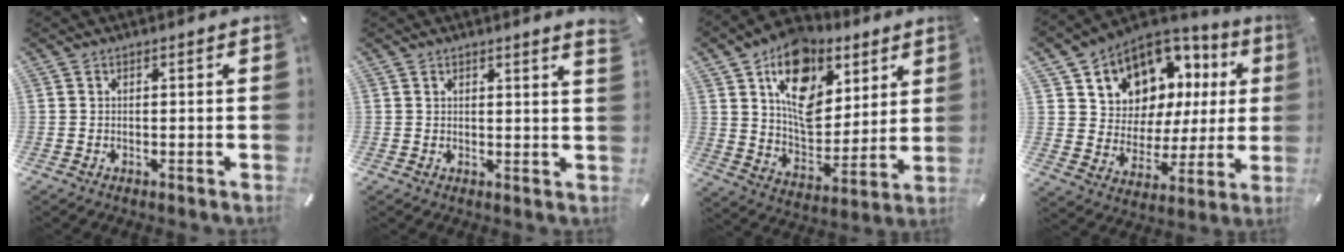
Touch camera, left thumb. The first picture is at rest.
{"total": 1.5, "force": [1.2, -0.1, 0.7], "torque": [-0.014, -0.002, 0.023]}
{"total": 16.7, "force": [8.6, 11.8, 8.2], "torque": [-0.125, -0.051, 0.157]}
{"total": 10.6, "force": [6.9, 7.9, 1.3], "torque": [-0.045, -0.077, 0.138]}